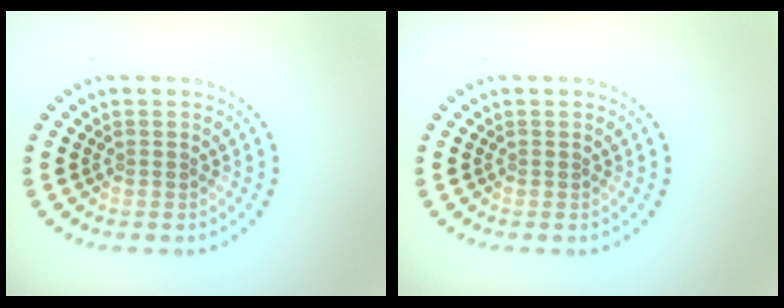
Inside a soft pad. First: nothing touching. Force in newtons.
{"total": 0.0}